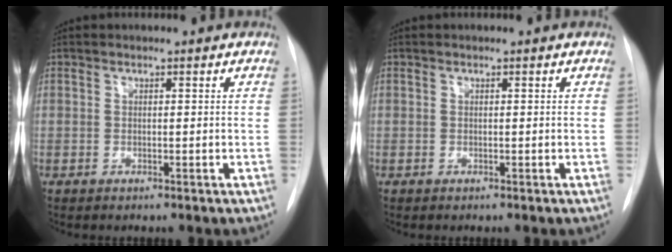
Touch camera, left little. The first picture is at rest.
{"total": 0.0}